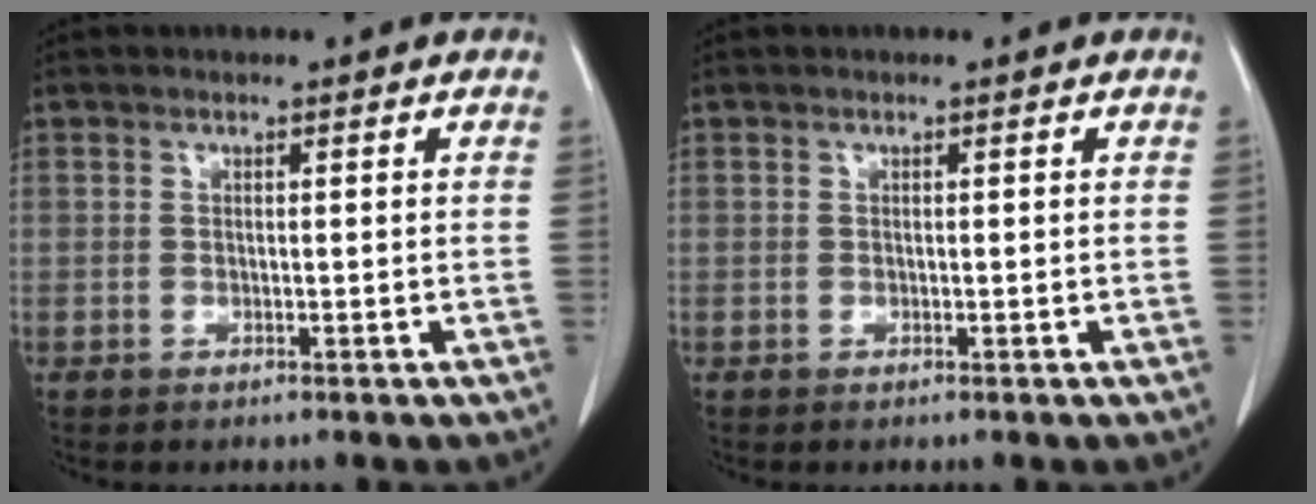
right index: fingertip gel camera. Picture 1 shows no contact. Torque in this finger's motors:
{"motor_torque": [-0.01, 0.00, 0.00, 0.01]}